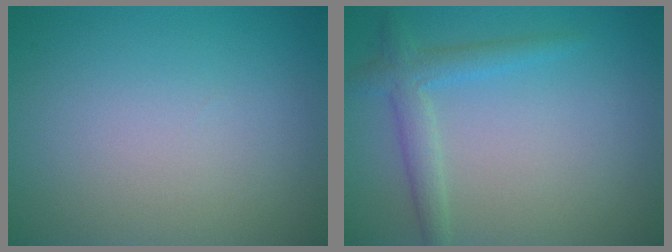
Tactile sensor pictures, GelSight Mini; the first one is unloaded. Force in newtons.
{"total": 2.6, "press": 2.6, "slide": 0.1}